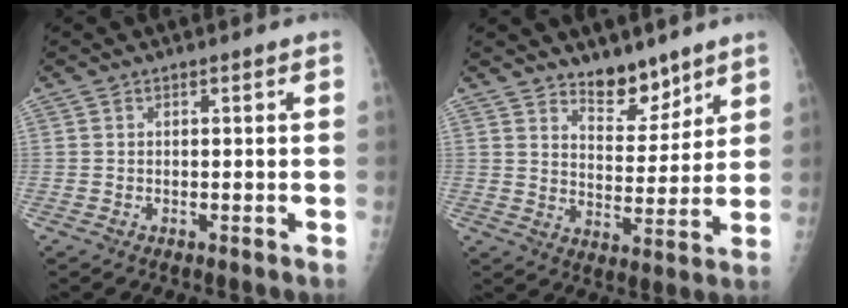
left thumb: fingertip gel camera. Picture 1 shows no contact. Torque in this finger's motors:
{"motor_torque": [0.09, -0.01, 0.20, -0.03, 0.01]}